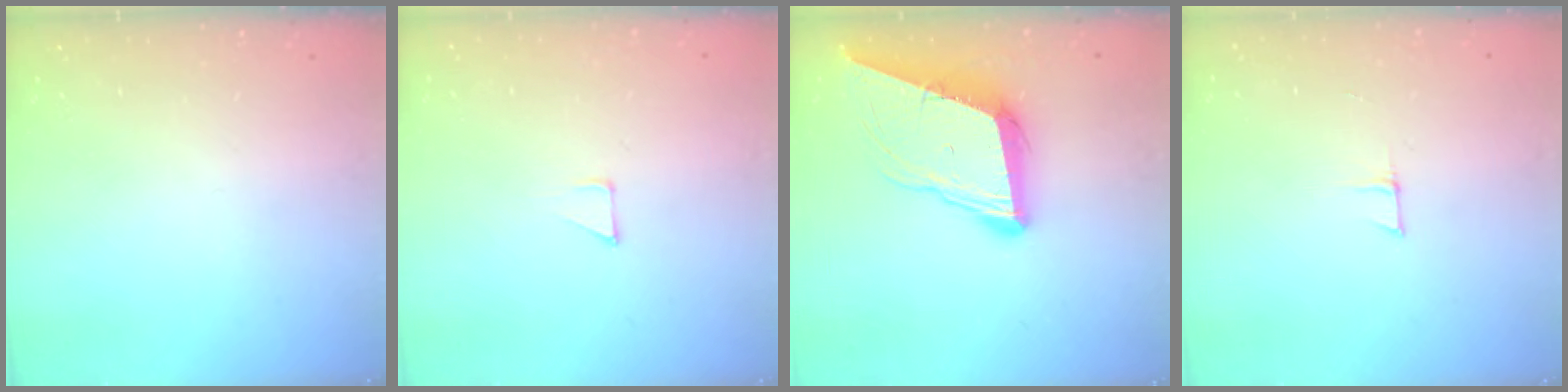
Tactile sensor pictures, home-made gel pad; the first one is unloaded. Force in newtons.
{"total": 2.8, "press": 2.8, "slide": 0.2}
{"total": 11.1, "press": 10.6, "slide": 3.3}
{"total": 3.9, "press": 3.9, "slide": 0.3}